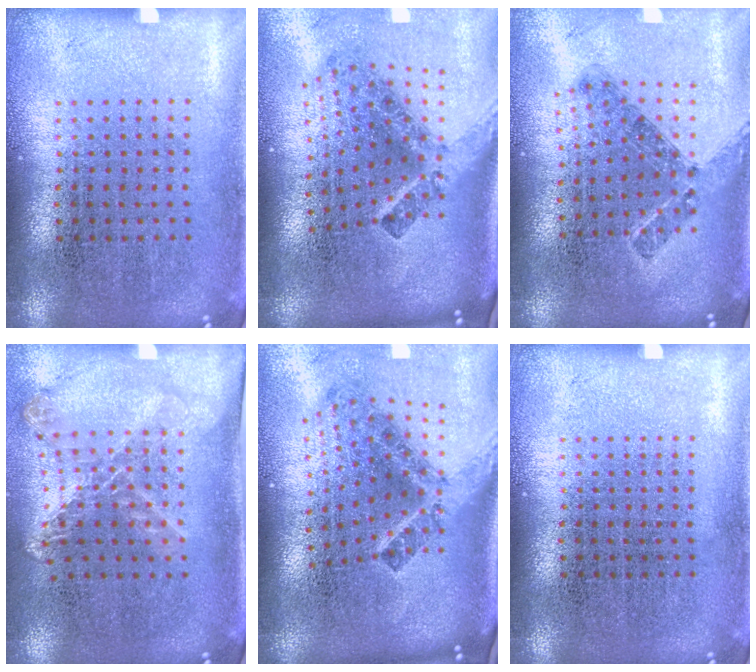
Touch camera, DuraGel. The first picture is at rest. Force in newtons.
{"total": 3.1, "press": 1.7, "slide": 2.5}
{"total": 0.8, "press": 0.7, "slide": 0.4}
{"total": 1.3, "press": 1.2, "slide": 0.4}
{"total": 2.7, "press": 1.6, "slide": 2.1}
{"total": 0.0}